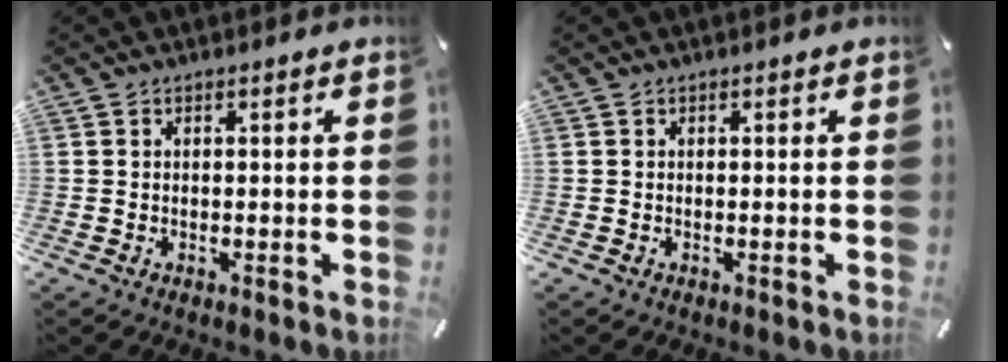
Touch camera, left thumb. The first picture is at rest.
{"total": 0.0}